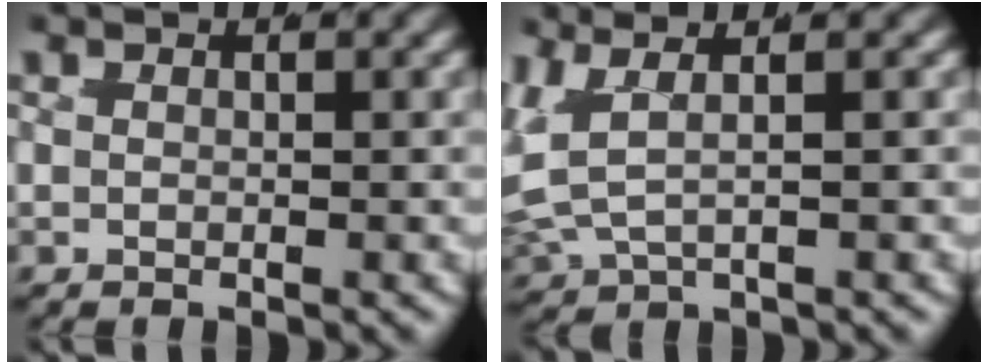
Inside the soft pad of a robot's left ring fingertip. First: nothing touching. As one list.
[{"total": 6.6, "force": [0.5, 5.0, 4.2], "torque": [-0.125, -0.009, 0.003]}]